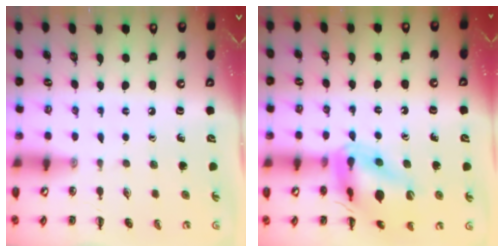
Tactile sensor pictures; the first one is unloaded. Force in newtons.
{"total": 15.7, "press": 15.6, "slide": 2.0}